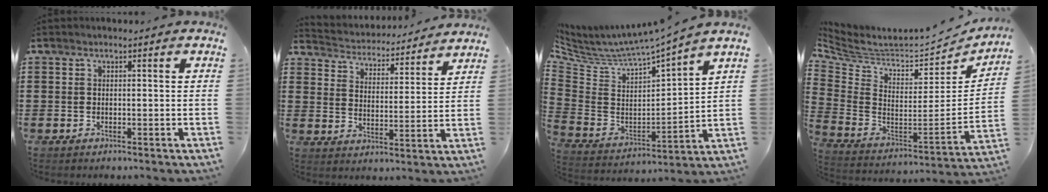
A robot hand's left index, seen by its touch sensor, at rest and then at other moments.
{"total": 3.5, "force": [3.5, 0.1, -0.3], "torque": [-0.019, -0.034, 0.053]}
{"total": 5.2, "force": [4.9, 0.4, 1.6], "torque": [-0.064, -0.051, 0.077]}
{"total": 4.8, "force": [4.6, 1.1, 1.2], "torque": [-0.055, -0.056, 0.074]}